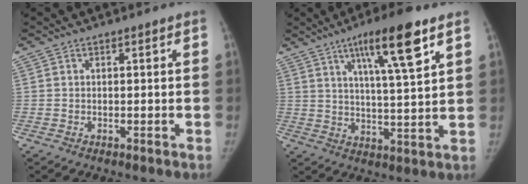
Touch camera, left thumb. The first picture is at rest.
{"total": 13.5, "force": [7.2, 1.6, 11.2], "torque": [-0.180, -0.030, 0.117]}